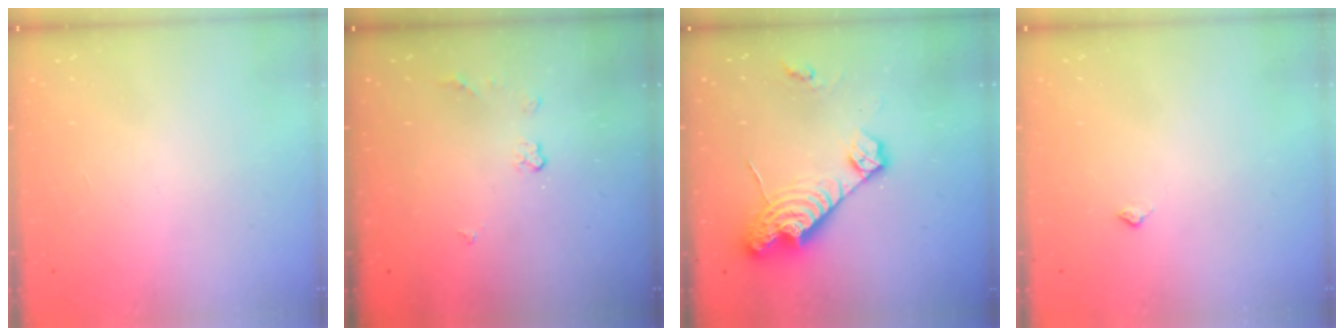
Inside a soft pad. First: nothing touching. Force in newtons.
{"total": 3.8, "press": 3.8, "slide": 0.6}
{"total": 14.7, "press": 14.6, "slide": 1.2}
{"total": 4.1, "press": 4.1, "slide": 0.4}